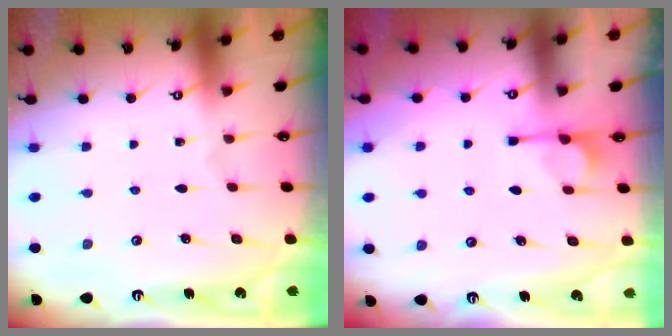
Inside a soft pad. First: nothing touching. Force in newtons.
{"total": 0.9, "press": 0.1, "slide": 0.9}